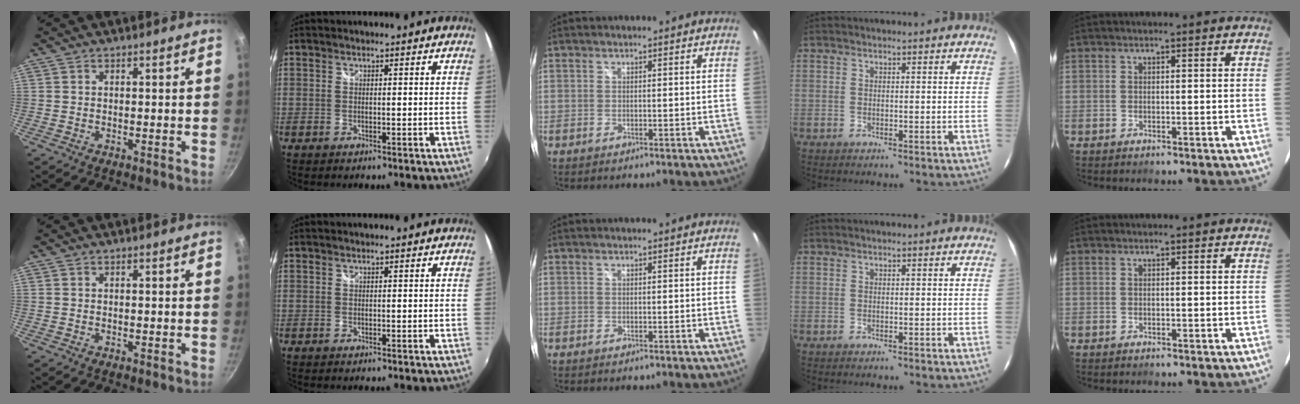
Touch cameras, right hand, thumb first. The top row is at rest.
{}